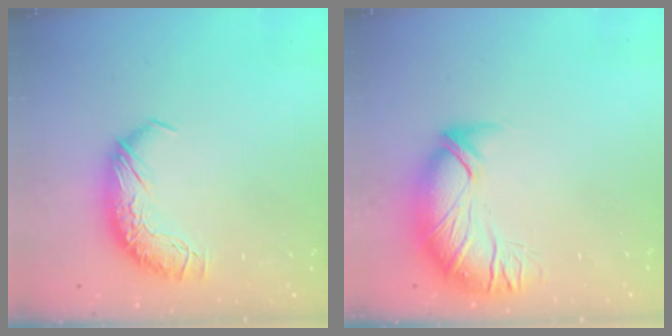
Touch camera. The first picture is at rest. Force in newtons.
{"total": 2.7, "press": 1.2, "slide": 2.4}